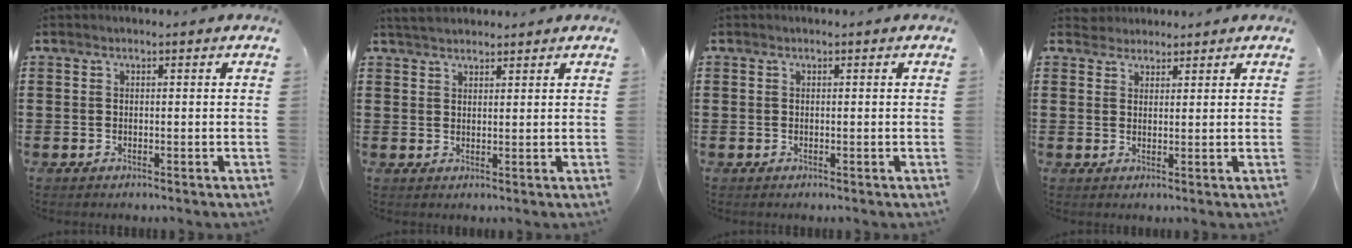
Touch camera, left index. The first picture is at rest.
{"total": 2.8, "force": [2.6, 0.7, 0.8], "torque": [-0.022, 0.002, 0.051]}
{"total": 0.0}
{"total": 1.9, "force": [1.7, 0.8, -0.3], "torque": [-0.001, 0.006, 0.035]}